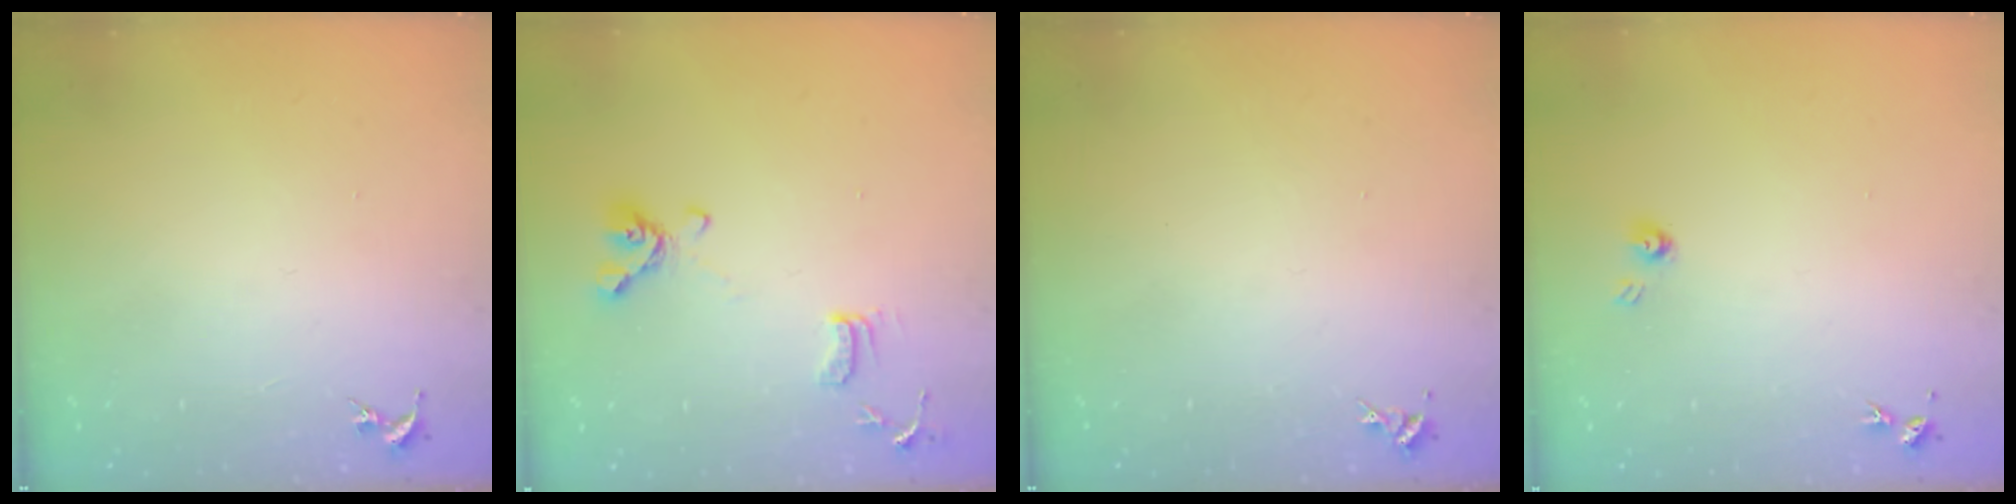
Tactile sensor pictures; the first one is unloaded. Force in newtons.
{"total": 12.0, "press": 11.8, "slide": 2.0}
{"total": 3.7, "press": 3.7, "slide": 0.5}
{"total": 3.9, "press": 3.8, "slide": 0.4}